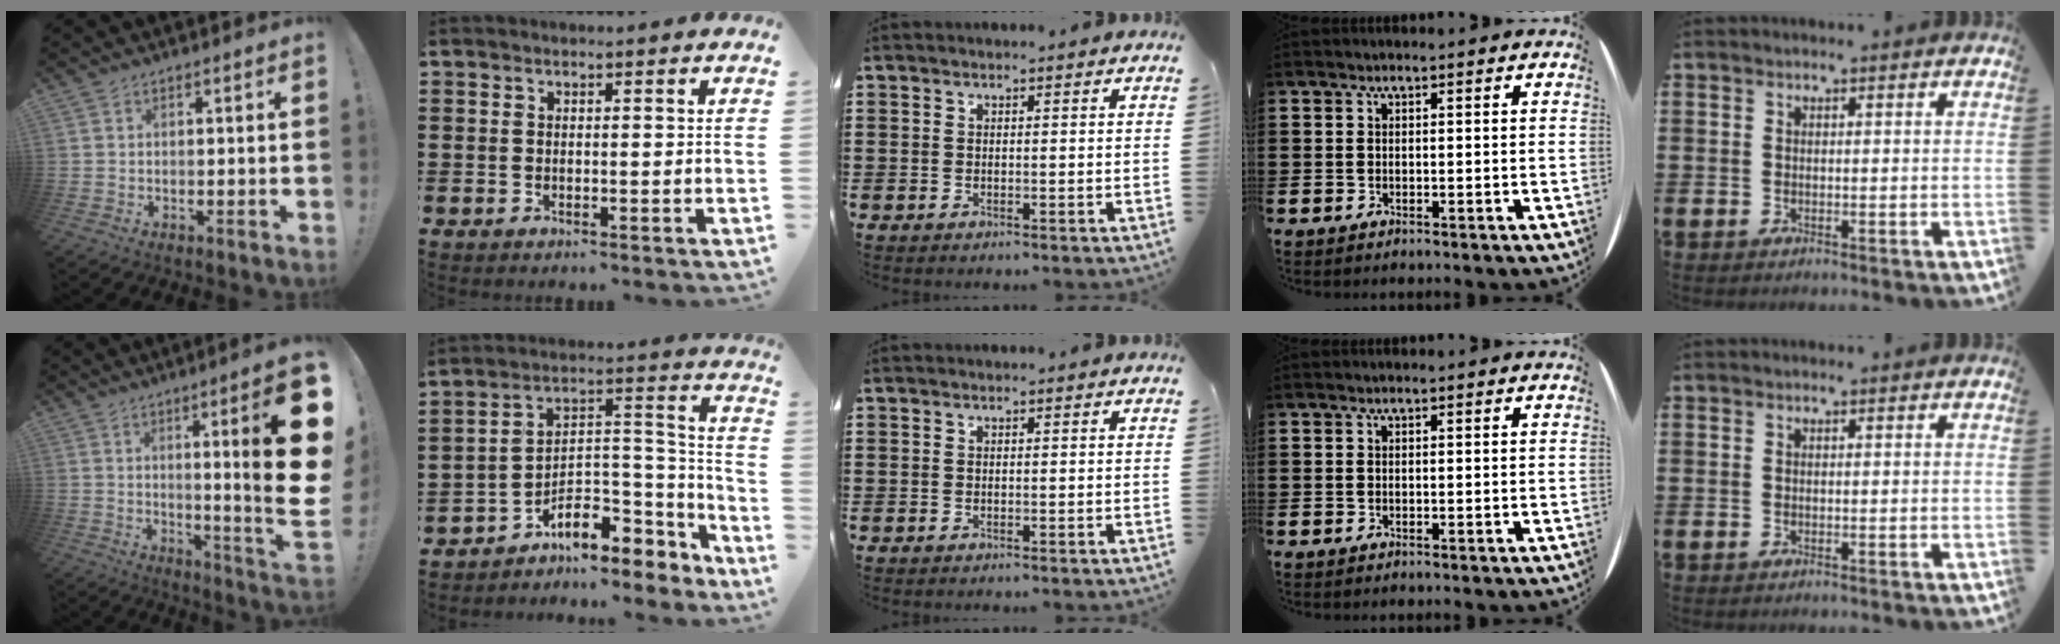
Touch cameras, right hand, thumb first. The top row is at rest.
{"thumb": {"total": 20.5, "force": [4.5, 1.6, 19.9], "torque": [-0.288, -0.043, 0.061]}, "index": {"total": 7.4, "force": [-5.1, 4.2, 3.4], "torque": [-0.064, -0.007, -0.091]}}